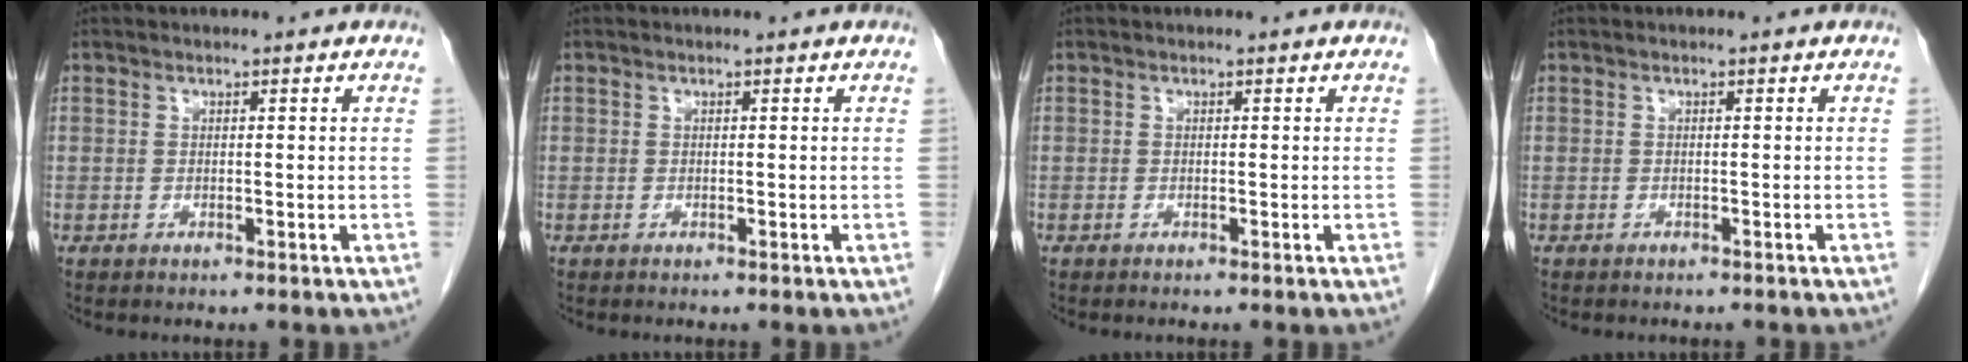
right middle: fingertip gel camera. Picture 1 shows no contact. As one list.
[{"total": 0.0}, {"total": 0.0}, {"total": 2.1, "force": [-1.9, 0.7, 0.7], "torque": [-0.018, -0.004, -0.020]}]